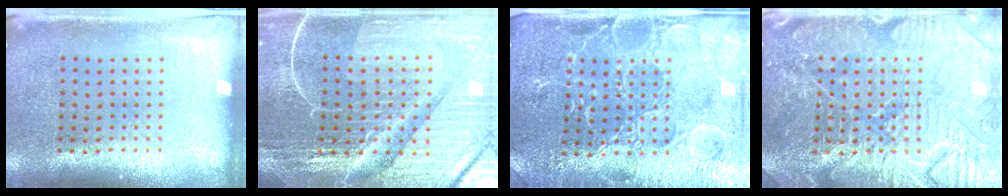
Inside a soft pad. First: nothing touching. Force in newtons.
{"total": 5.9, "press": 5.4, "slide": 2.5}
{"total": 4.7, "press": 4.6, "slide": 1.2}
{"total": 4.7, "press": 4.6, "slide": 0.9}